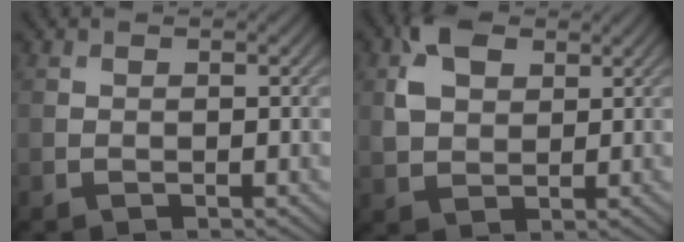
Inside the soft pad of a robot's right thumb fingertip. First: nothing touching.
{"total": 5.9, "force": [2.4, 3.9, 3.8], "torque": [-0.086, 0.005, 0.041]}